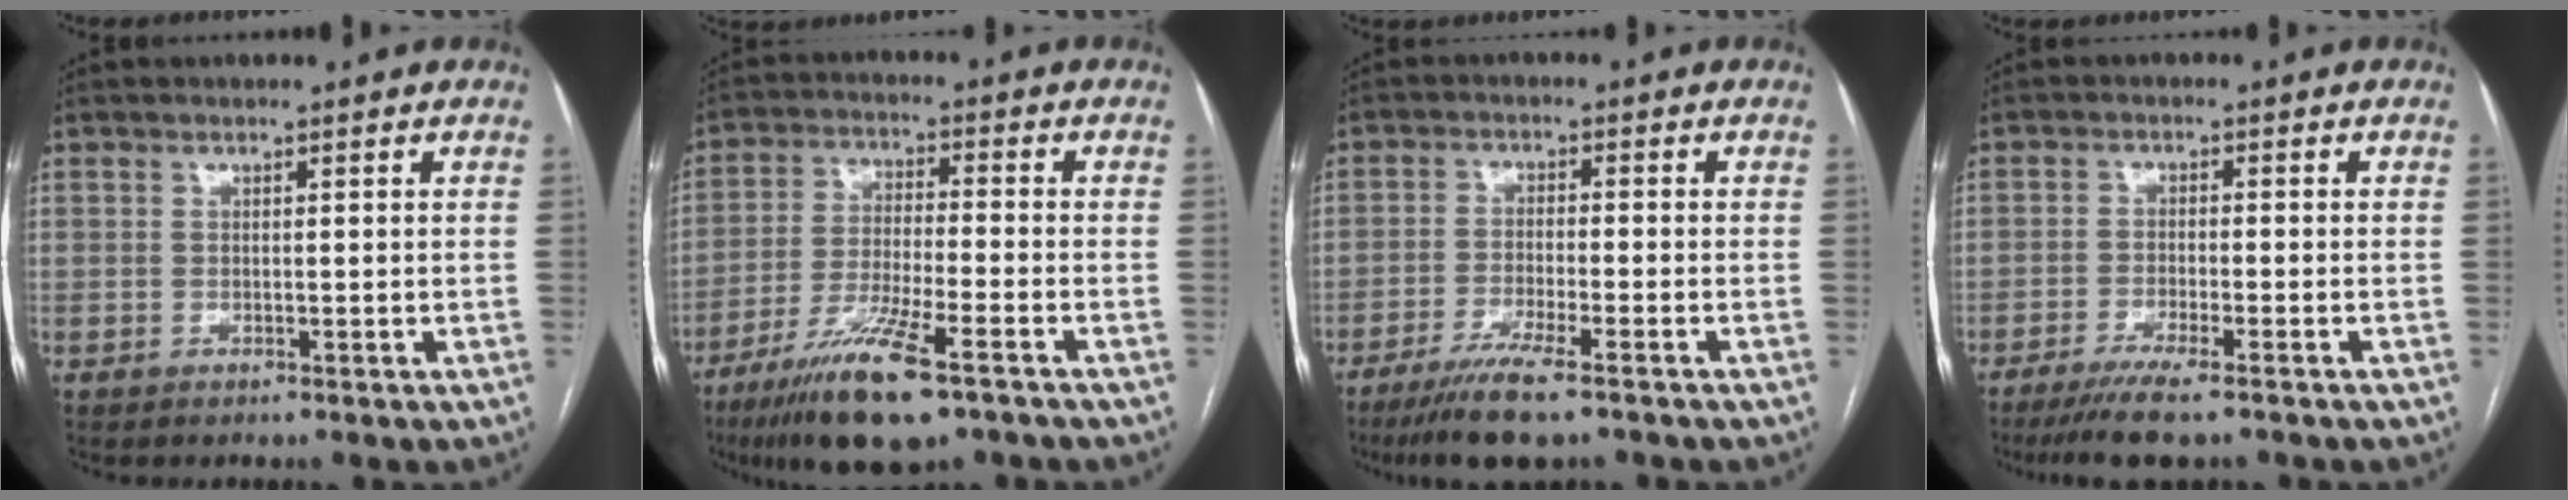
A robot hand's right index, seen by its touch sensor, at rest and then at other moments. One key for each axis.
{"total": 13.1, "fx": -8.3, "fy": 1.5, "fz": 10.0, "tx": -0.191, "ty": -0.031, "tz": -0.145}
{"total": 8.1, "fx": -5.9, "fy": 0.4, "fz": 5.5, "tx": -0.095, "ty": -0.020, "tz": -0.101}
{"total": 7.2, "fx": -5.5, "fy": 0.3, "fz": 4.7, "tx": -0.074, "ty": -0.017, "tz": -0.090}